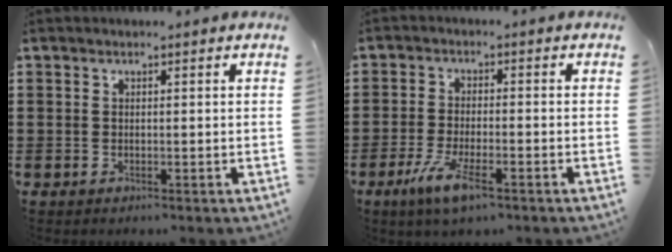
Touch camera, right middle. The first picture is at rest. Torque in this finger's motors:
{"motor_torque": [2.03, -0.11, 0.70, 0.21]}